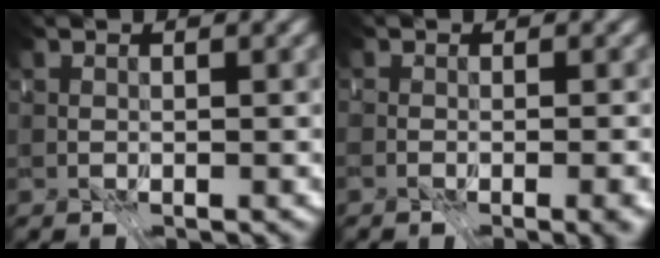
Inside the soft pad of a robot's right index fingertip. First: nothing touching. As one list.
[{"total": 3.9, "force": [-2.1, 1.5, 2.9], "torque": [0.012, -0.017, -0.025]}]